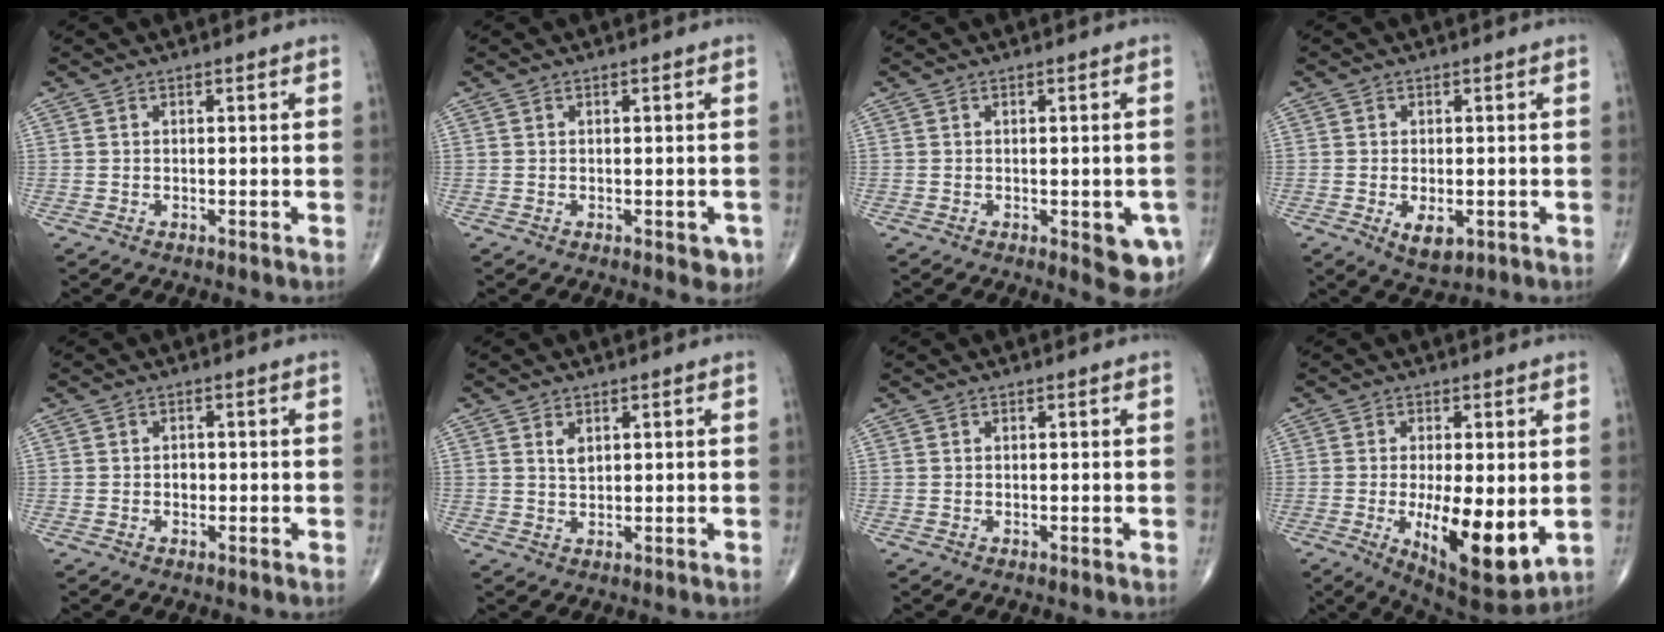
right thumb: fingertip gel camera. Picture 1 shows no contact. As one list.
[{"total": 2.7, "force": [-1.1, 1.4, 2.0], "torque": [-0.007, 0.001, -0.009]}, {"total": 6.7, "force": [-2.0, 2.5, 5.8], "torque": [-0.051, -0.007, -0.018]}, {"total": 4.8, "force": [-1.5, 2.6, 3.8], "torque": [-0.058, -0.007, -0.015]}, {"total": 1.4, "force": [-0.2, 1.1, 0.8], "torque": [-0.006, 0.004, -0.004]}, {"total": 2.1, "force": [1.0, 1.2, 1.4], "torque": [-0.021, -0.005, 0.022]}, {"total": 0.0}, {"total": 14.1, "force": [-2.5, 5.1, 12.9], "torque": [-0.196, -0.030, -0.026]}]